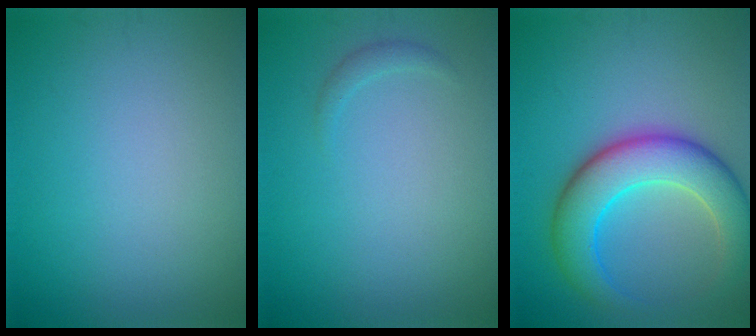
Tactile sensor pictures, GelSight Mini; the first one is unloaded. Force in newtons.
{"total": 0.8, "press": 0.8, "slide": 0.0}
{"total": 7.7, "press": 7.7, "slide": 0.3}